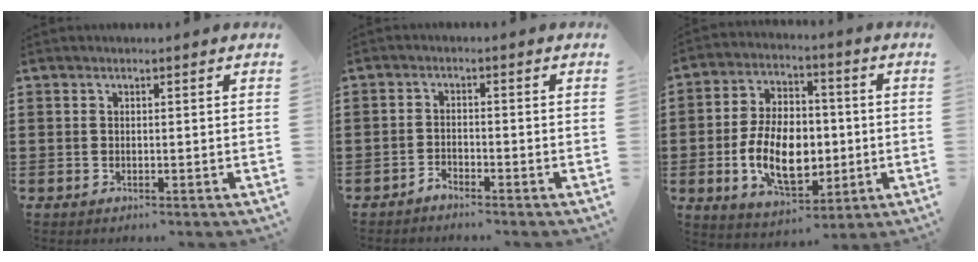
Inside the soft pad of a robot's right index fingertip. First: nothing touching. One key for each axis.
{"total": 1.7, "fx": -1.7, "fy": 0.2, "fz": 0.0, "tx": -0.006, "ty": 0.004, "tz": -0.036}
{"total": 11.8, "fx": -1.7, "fy": 7.4, "fz": 9.1, "tx": -0.176, "ty": -0.003, "tz": -0.033}